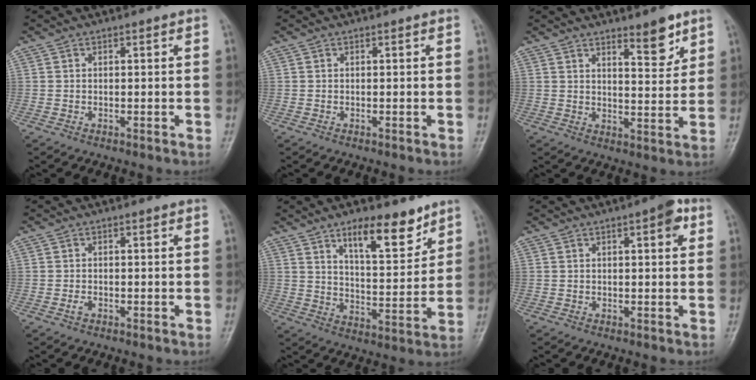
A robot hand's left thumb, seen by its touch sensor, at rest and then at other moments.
{"total": 0.0}
{"total": 6.7, "force": [4.5, 2.0, 4.4], "torque": [-0.048, -0.036, 0.067]}
{"total": 0.9, "force": [-0.4, 0.6, 0.6], "torque": [-0.011, -0.001, -0.008]}
{"total": 11.9, "force": [8.0, 4.4, 7.7], "torque": [-0.092, -0.057, 0.132]}
{"total": 5.5, "force": [2.3, 1.5, 4.7], "torque": [-0.052, -0.003, 0.025]}